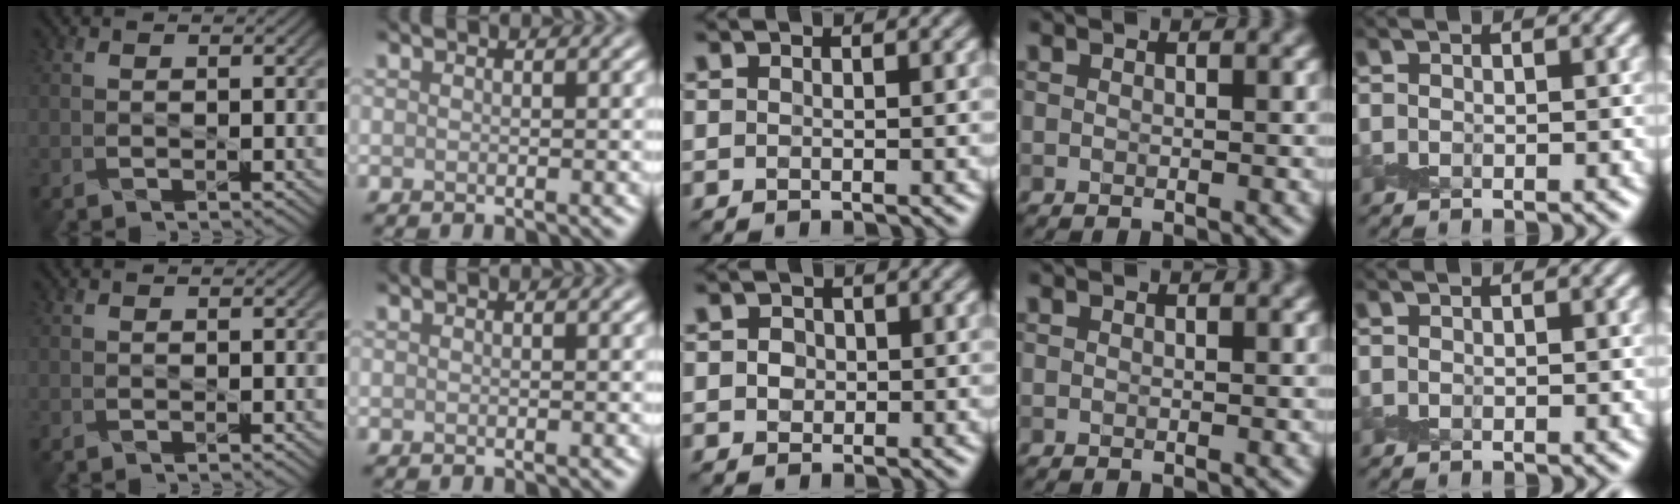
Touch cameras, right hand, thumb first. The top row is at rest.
{"middle": {"total": 1.8, "force": [0.3, 1.5, 0.9], "torque": [-0.015, 0.009, 0.001]}}